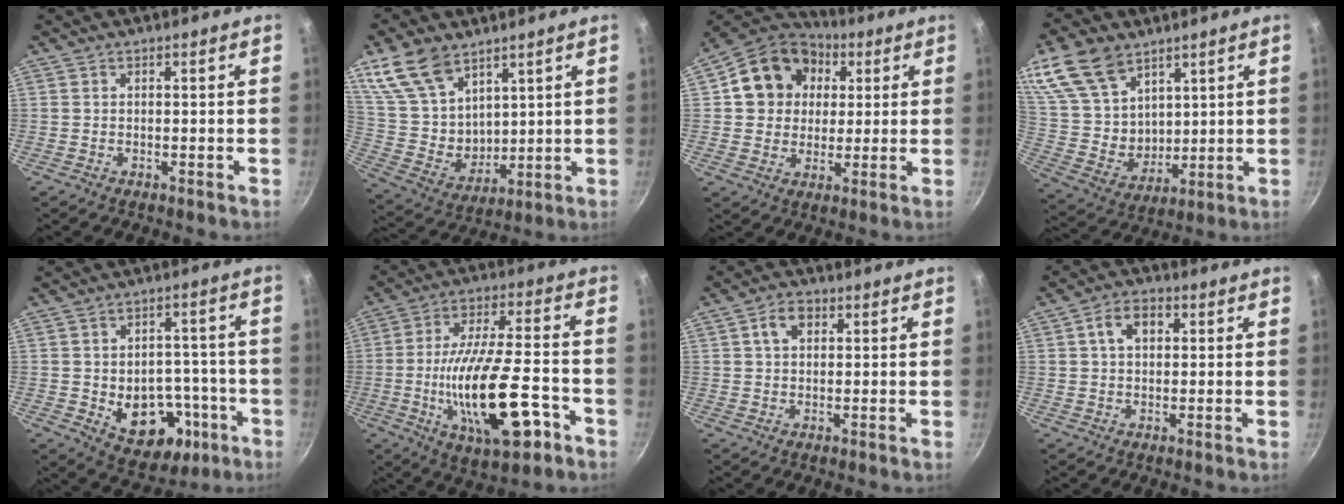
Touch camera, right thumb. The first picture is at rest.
{"total": 15.3, "force": [9.3, 9.5, 7.4], "torque": [-0.113, -0.052, 0.198]}
{"total": 15.1, "force": [3.9, 12.9, 6.7], "torque": [-0.096, 0.017, 0.056]}
{"total": 18.2, "force": [10.3, 12.0, 8.9], "torque": [-0.150, -0.044, 0.213]}
{"total": 14.3, "force": [-4.3, 10.3, 9.0], "torque": [-0.084, 0.025, -0.043]}
{"total": 20.6, "force": [-6.9, 7.5, 17.9], "torque": [-0.299, 0.024, -0.107]}
{"total": 4.5, "force": [1.5, 3.2, 2.9], "torque": [-0.036, 0.004, 0.020]}
{"total": 6.1, "force": [1.6, 4.1, 4.2], "torque": [-0.050, 0.011, 0.021]}